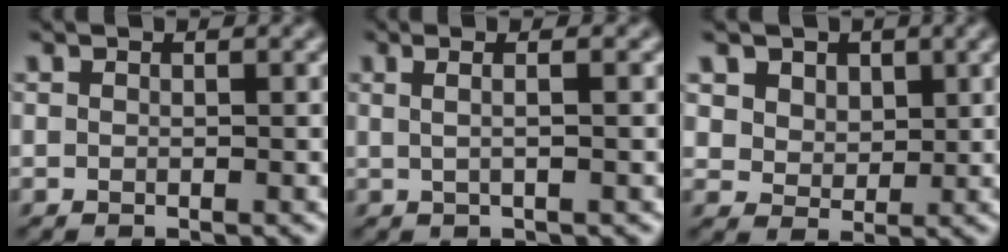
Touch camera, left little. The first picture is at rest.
{"total": 3.2, "force": [1.2, 1.2, 2.7], "torque": [-0.030, 0.016, -0.007]}
{"total": 4.8, "force": [2.5, 3.7, 1.9], "torque": [-0.056, -0.010, 0.046]}